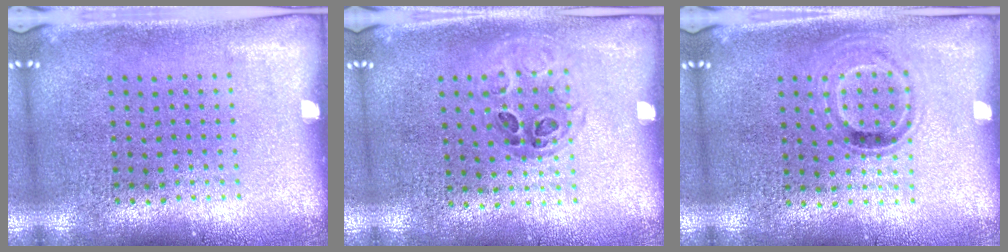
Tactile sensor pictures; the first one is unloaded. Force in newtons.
{"total": 0.9, "press": 0.7, "slide": 0.5}
{"total": 1.0, "press": 0.8, "slide": 0.5}